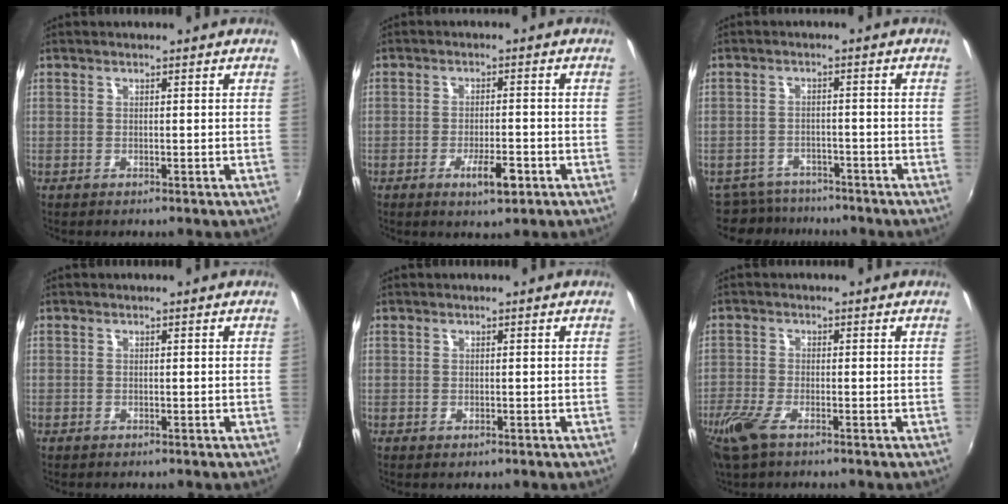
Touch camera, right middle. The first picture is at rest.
{"total": 4.7, "force": [-2.4, 1.2, 3.9], "torque": [-0.077, -0.006, -0.035]}
{"total": 7.8, "force": [-7.0, 3.2, 1.1], "torque": [-0.038, 0.001, -0.106]}
{"total": 0.6, "force": [-0.4, 0.4, 0.0], "torque": [-0.002, 0.000, -0.009]}
{"total": 0.0}
{"total": 6.9, "force": [-4.5, 2.4, 4.7], "torque": [-0.122, -0.020, -0.090]}